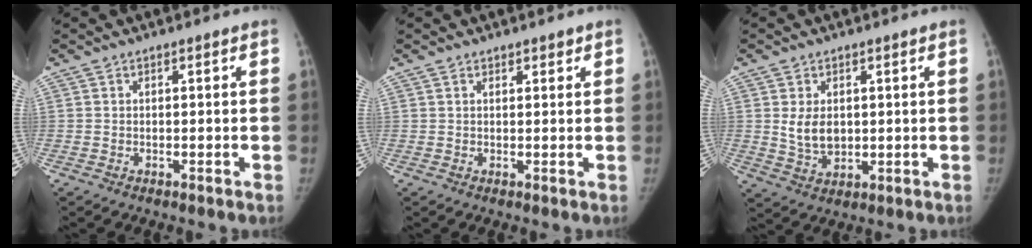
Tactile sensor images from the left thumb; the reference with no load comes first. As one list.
[{"total": 1.2, "force": [0.9, 0.6, 0.4], "torque": [0.004, -0.006, 0.011]}, {"total": 5.8, "force": [1.0, 4.0, 4.0], "torque": [-0.057, -0.014, 0.028]}]